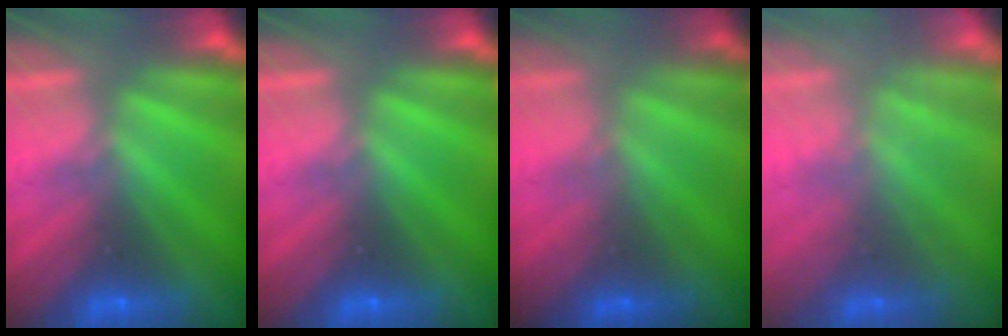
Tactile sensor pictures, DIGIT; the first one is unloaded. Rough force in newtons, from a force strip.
{"total": 0.0}
{"total": 1.1}
{"total": 2.1}